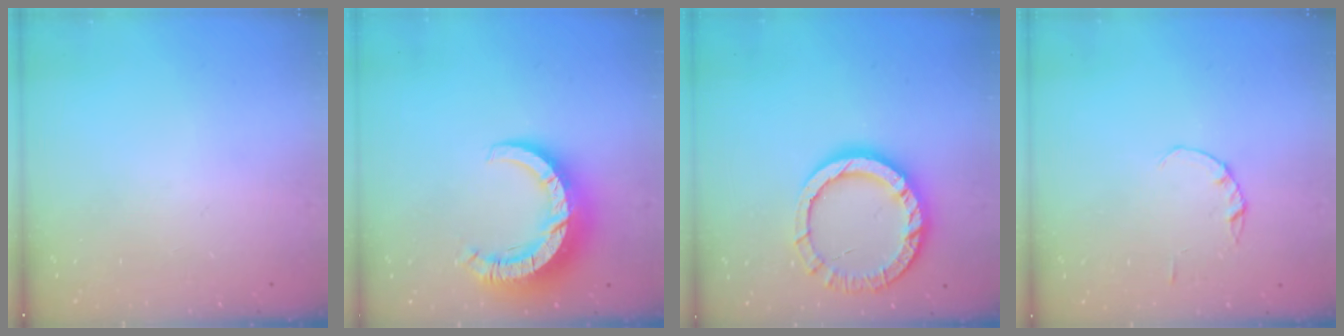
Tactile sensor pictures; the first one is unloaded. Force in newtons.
{"total": 11.6, "press": 11.5, "slide": 1.3}
{"total": 14.0, "press": 14.0, "slide": 1.2}
{"total": 1.4, "press": 1.3, "slide": 0.3}